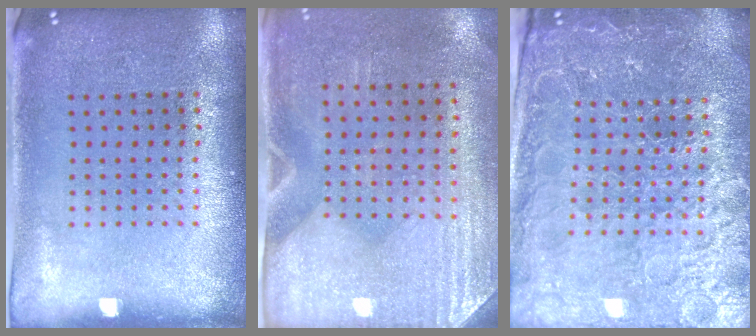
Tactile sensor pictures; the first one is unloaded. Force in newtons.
{"total": 2.9, "press": 2.5, "slide": 1.4}
{"total": 4.7, "press": 4.4, "slide": 1.5}